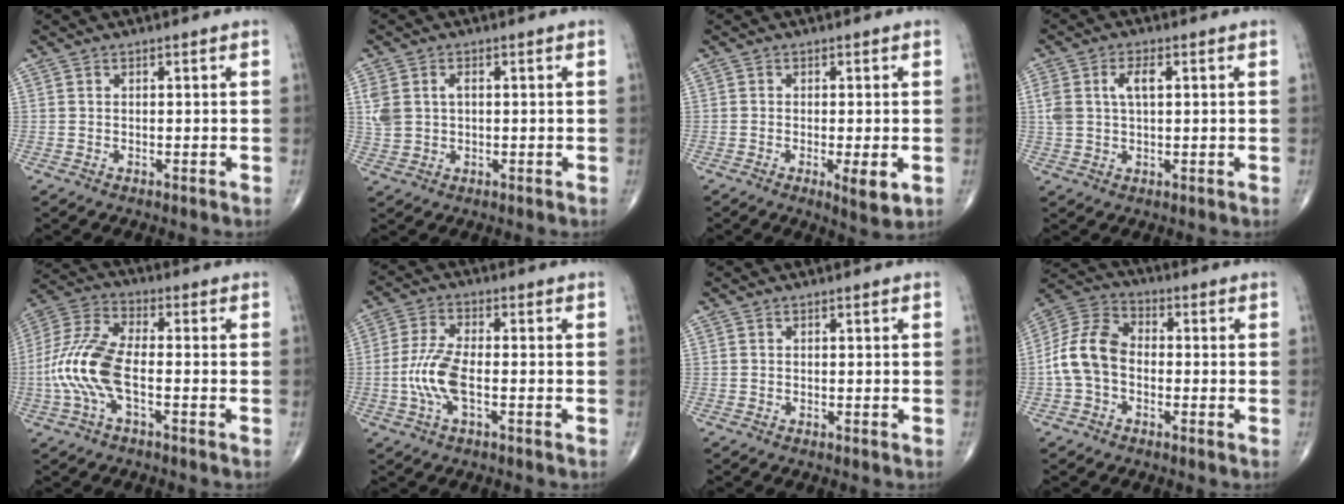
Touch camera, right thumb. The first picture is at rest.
{"total": 5.2, "force": [0.9, 3.6, 3.7], "torque": [-0.084, 0.011, 0.025]}
{"total": 4.7, "force": [-1.3, 1.2, 4.3], "torque": [-0.069, -0.013, -0.022]}
{"total": 5.6, "force": [1.4, 2.8, 4.6], "torque": [-0.103, 0.012, 0.031]}
{"total": 12.4, "force": [-2.7, 5.1, 11.0], "torque": [-0.256, 0.028, -0.057]}
{"total": 6.6, "force": [-1.5, 2.4, 6.0], "torque": [-0.140, 0.010, -0.032]}
{"total": 0.0}
{"total": 10.4, "force": [-1.6, 7.2, 7.2], "torque": [-0.138, 0.032, -0.045]}